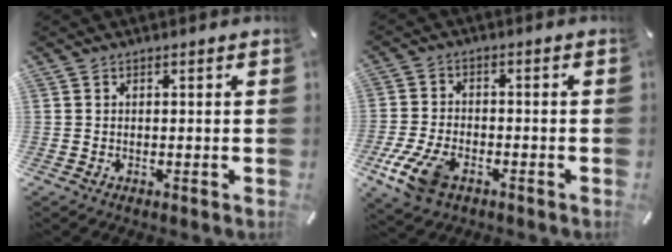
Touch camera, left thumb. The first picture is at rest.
{"total": 9.5, "force": [-4.5, 5.5, 6.3], "torque": [-0.146, 0.007, -0.083]}